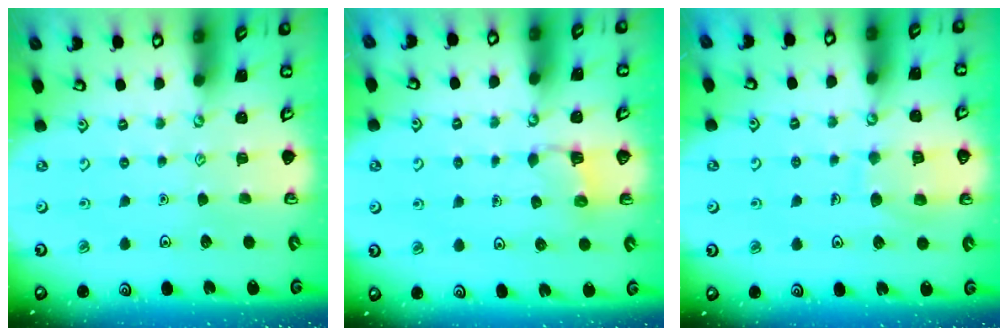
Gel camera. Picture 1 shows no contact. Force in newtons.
{"total": 3.4, "press": 3.3, "slide": 0.6}
{"total": 8.2, "press": 8.1, "slide": 0.9}